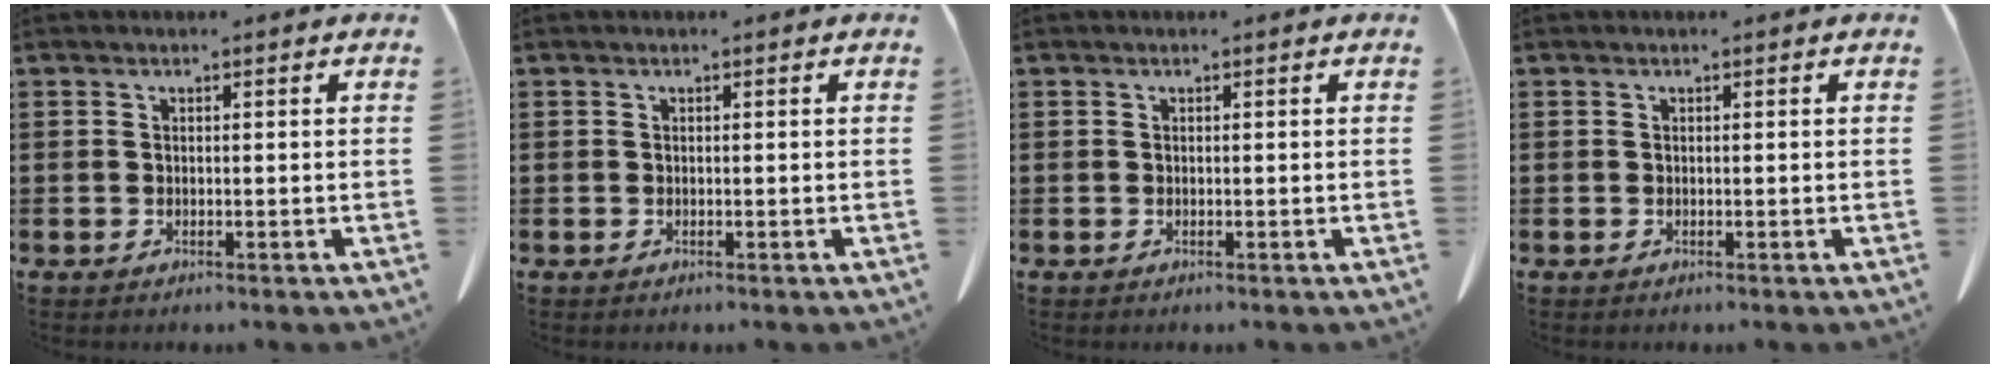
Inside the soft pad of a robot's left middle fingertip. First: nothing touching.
{"total": 0.0}
{"total": 0.0}
{"total": 0.0}